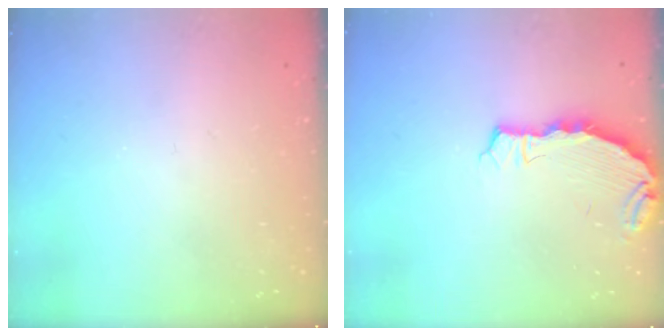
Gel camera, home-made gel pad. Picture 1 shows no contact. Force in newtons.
{"total": 4.9, "press": 4.4, "slide": 2.2}